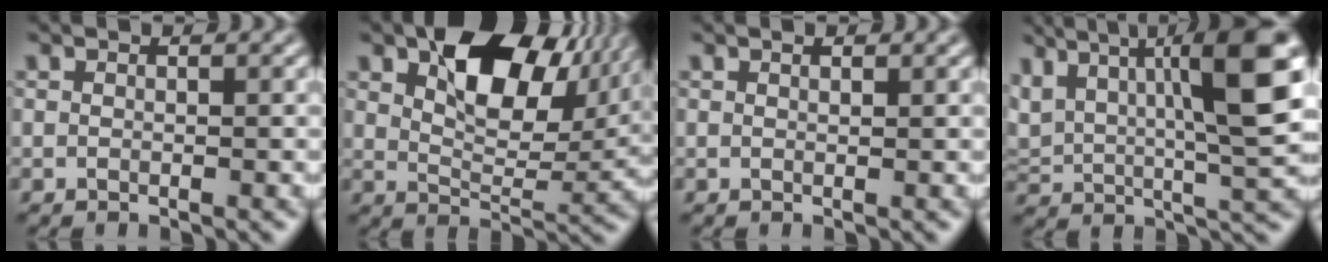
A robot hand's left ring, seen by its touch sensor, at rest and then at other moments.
{"total": 11.5, "force": [5.2, 6.1, 8.2], "torque": [-0.122, 0.014, 0.083]}
{"total": 0.7, "force": [0.5, 0.2, 0.4], "torque": [-0.003, 0.004, 0.006]}
{"total": 10.5, "force": [3.8, 3.5, 9.1], "torque": [-0.163, 0.015, 0.066]}